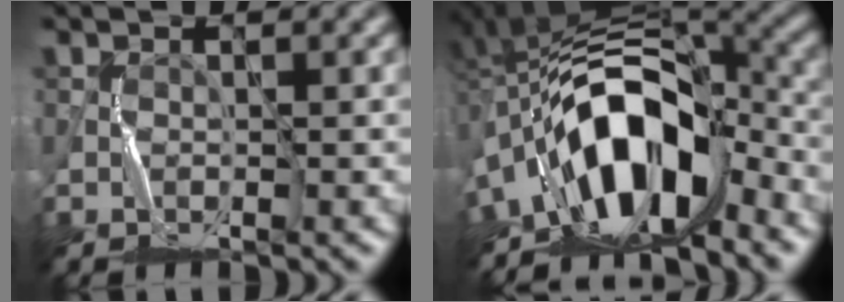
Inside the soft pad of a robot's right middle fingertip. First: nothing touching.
{"total": 11.1, "force": [-5.2, 4.9, 8.5], "torque": [-0.125, 0.020, -0.095]}